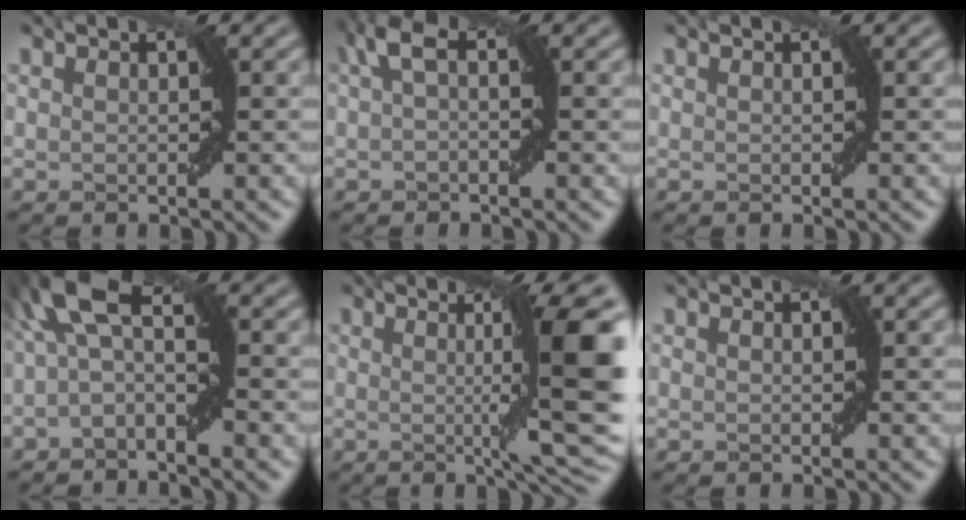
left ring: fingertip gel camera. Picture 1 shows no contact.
{"total": 2.3, "force": [0.2, 1.0, 2.0], "torque": [-0.045, 0.007, 0.013]}
{"total": 0.0}
{"total": 2.3, "force": [-0.8, 0.4, 2.1], "torque": [-0.058, 0.001, -0.011]}
{"total": 9.7, "force": [-0.5, 2.9, 9.2], "torque": [-0.127, -0.001, -0.005]}
{"total": 0.0}